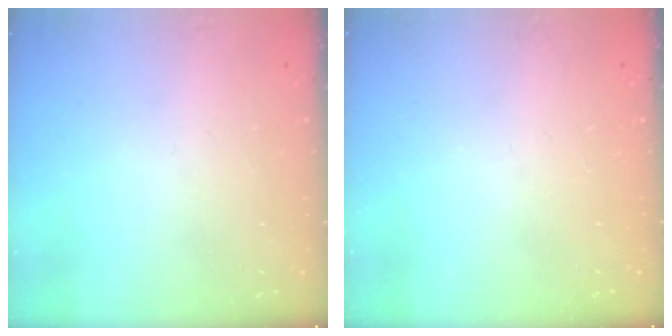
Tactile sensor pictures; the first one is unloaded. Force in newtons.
{"total": 1.6, "press": 1.5, "slide": 0.2}